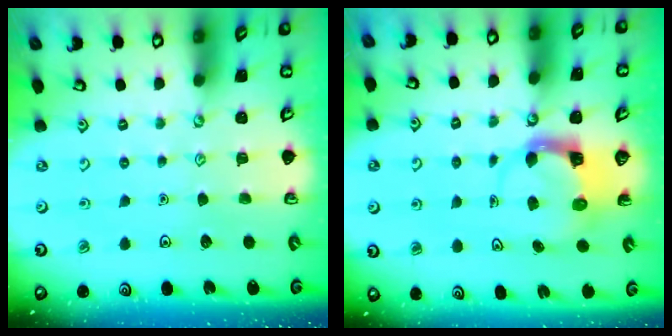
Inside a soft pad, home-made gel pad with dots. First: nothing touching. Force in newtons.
{"total": 3.6, "press": 3.6, "slide": 0.4}